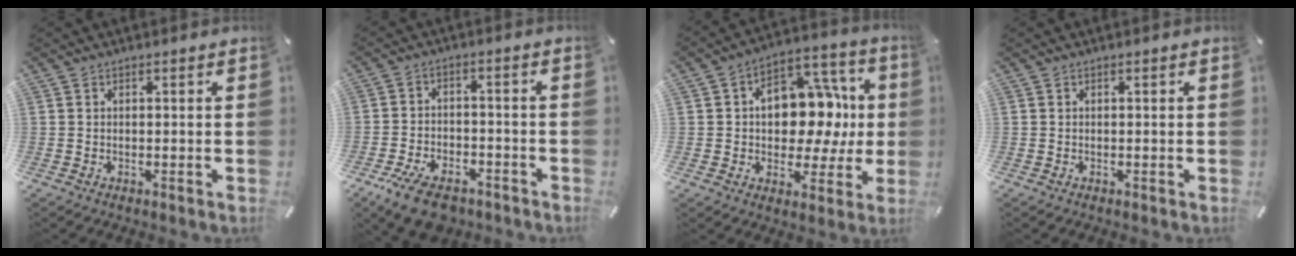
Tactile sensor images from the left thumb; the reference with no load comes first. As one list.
[{"total": 8.8, "force": [-5.7, 4.6, 4.9], "torque": [-0.090, 0.031, -0.102]}, {"total": 15.4, "force": [0.8, 11.3, 10.5], "torque": [-0.132, -0.013, 0.019]}, {"total": 0.0}]